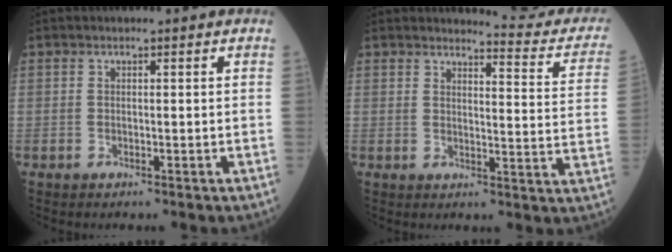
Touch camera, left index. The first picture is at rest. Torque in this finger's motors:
{"motor_torque": [1.08, -1.06, 0.18, 0.00]}